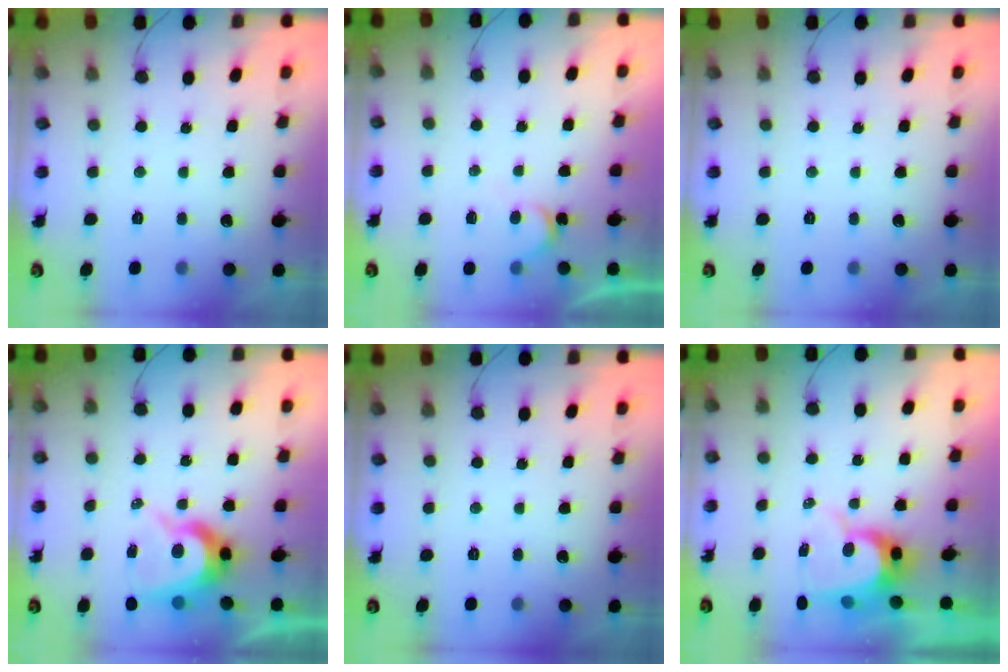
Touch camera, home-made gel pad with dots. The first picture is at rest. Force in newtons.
{"total": 3.5, "press": 3.5, "slide": 0.3}
{"total": 0.0}
{"total": 9.0, "press": 9.0, "slide": 0.9}
{"total": 0.0}
{"total": 8.7, "press": 8.6, "slide": 0.8}